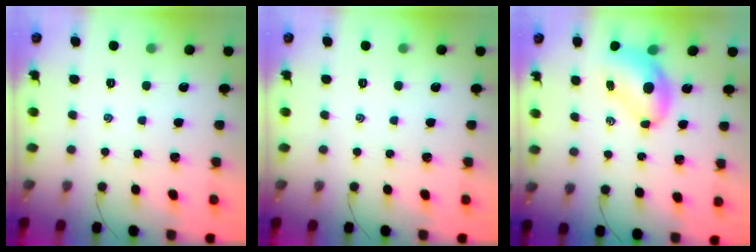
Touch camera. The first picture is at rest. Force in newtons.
{"total": 0.0}
{"total": 7.9, "press": 7.7, "slide": 1.7}